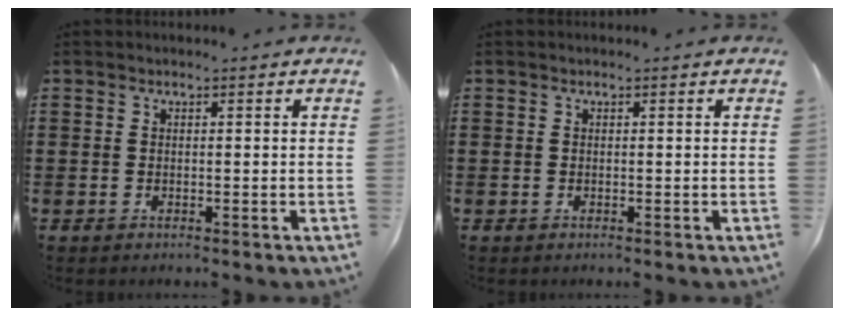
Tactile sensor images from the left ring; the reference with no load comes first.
{"total": 0.0}